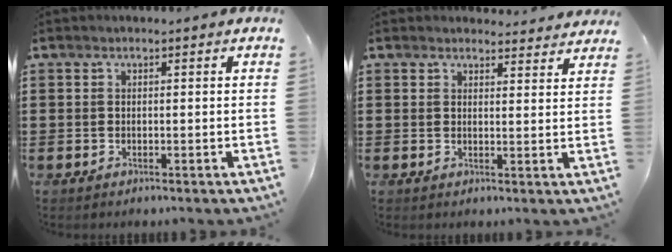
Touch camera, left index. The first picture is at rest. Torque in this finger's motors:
{"motor_torque": [0.93, -1.20, 0.00, -0.03]}